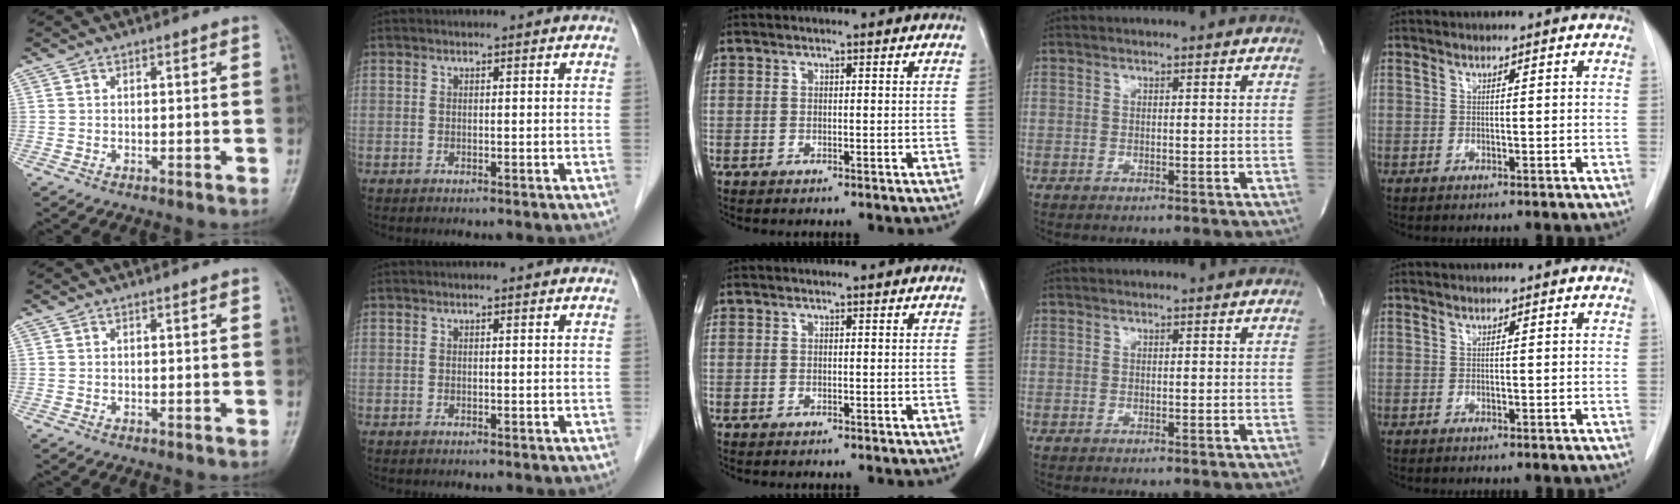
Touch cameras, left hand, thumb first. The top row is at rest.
{}